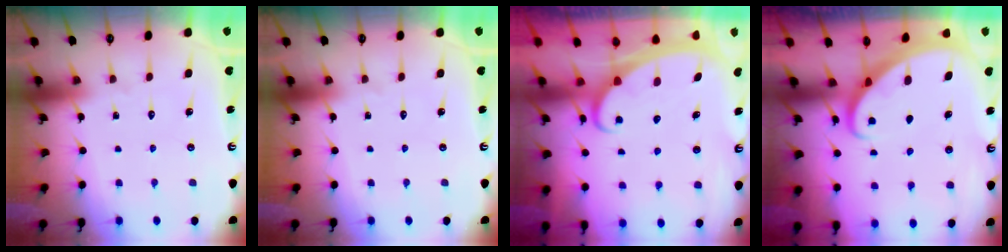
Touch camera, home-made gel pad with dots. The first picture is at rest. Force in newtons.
{"total": 0.0}
{"total": 2.3, "press": 2.3, "slide": 0.4}
{"total": 2.6, "press": 2.6, "slide": 0.3}